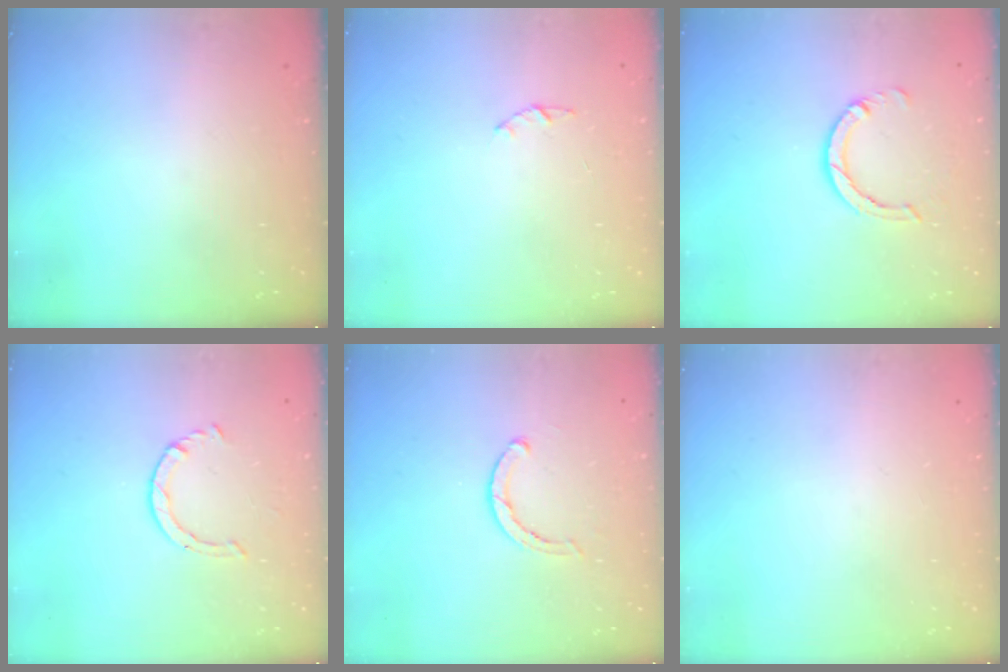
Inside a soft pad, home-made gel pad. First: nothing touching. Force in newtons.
{"total": 1.0, "press": 0.9, "slide": 0.3}
{"total": 5.2, "press": 5.2, "slide": 0.4}
{"total": 2.6, "press": 2.6, "slide": 0.3}
{"total": 2.8, "press": 2.8, "slide": 0.2}
{"total": 0.0}